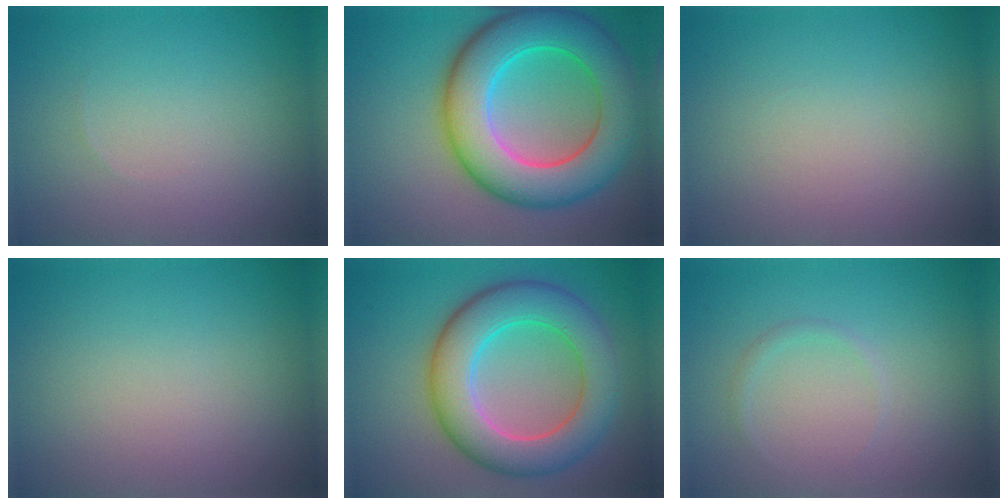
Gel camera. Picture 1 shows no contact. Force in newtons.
{"total": 11.3, "press": 11.3, "slide": 0.3}
{"total": 0.0}
{"total": 0.0}
{"total": 8.7, "press": 8.7, "slide": 0.3}
{"total": 0.7, "press": 0.7, "slide": 0.1}